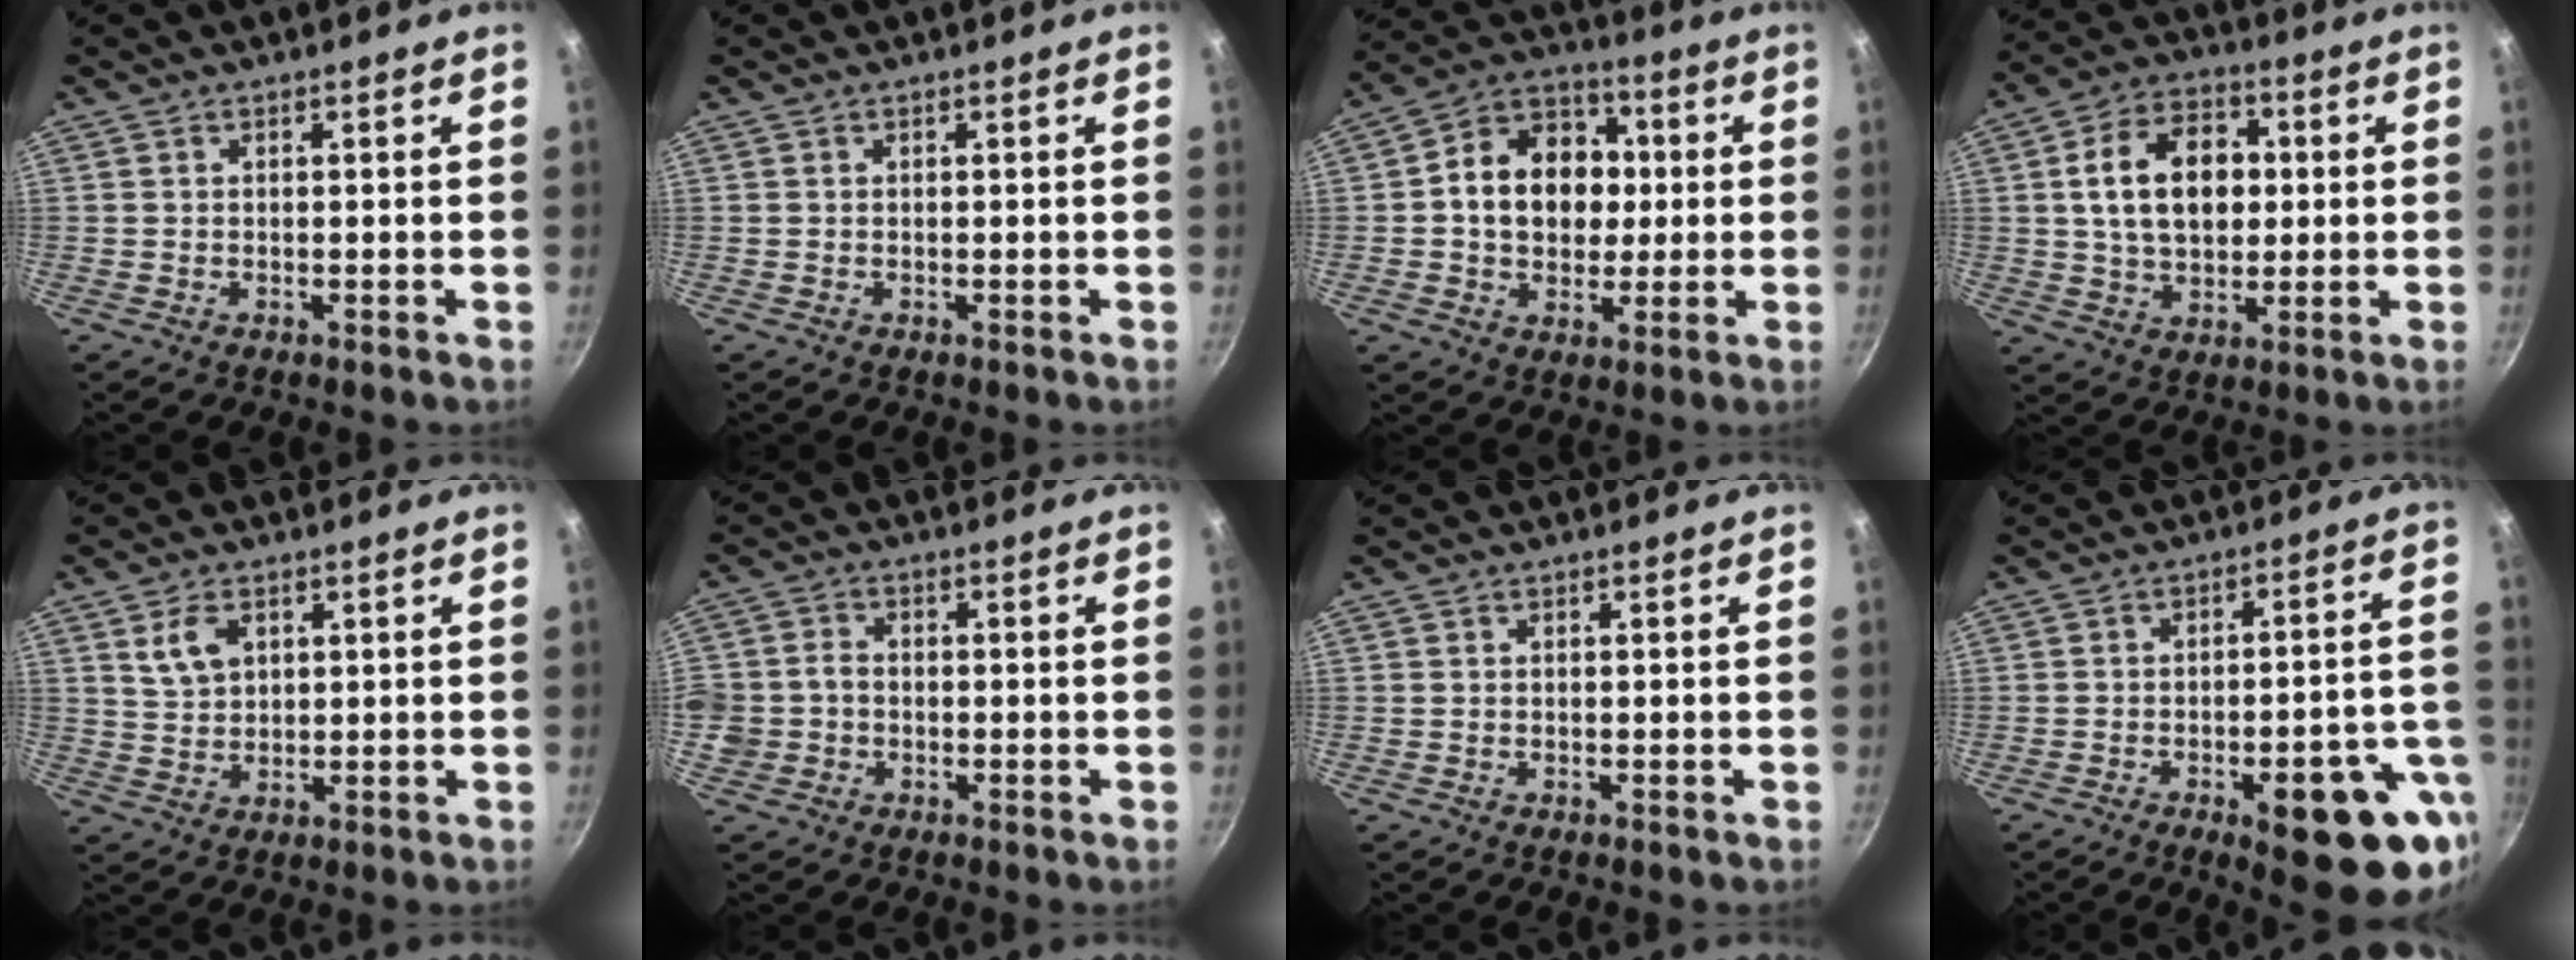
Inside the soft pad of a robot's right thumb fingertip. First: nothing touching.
{"total": 0.0}
{"total": 15.1, "force": [1.1, 11.9, 9.1], "torque": [-0.114, 0.022, 0.006]}
{"total": 15.0, "force": [2.1, 10.3, 10.7], "torque": [-0.148, 0.014, 0.027]}
{"total": 5.6, "force": [2.3, 3.7, 3.6], "torque": [-0.053, -0.006, 0.049]}
{"total": 5.9, "force": [-1.2, 5.2, 2.5], "torque": [-0.043, 0.022, -0.028]}
{"total": 0.0}
{"total": 18.0, "force": [-7.6, 6.5, 15.0], "torque": [-0.140, 0.031, -0.093]}